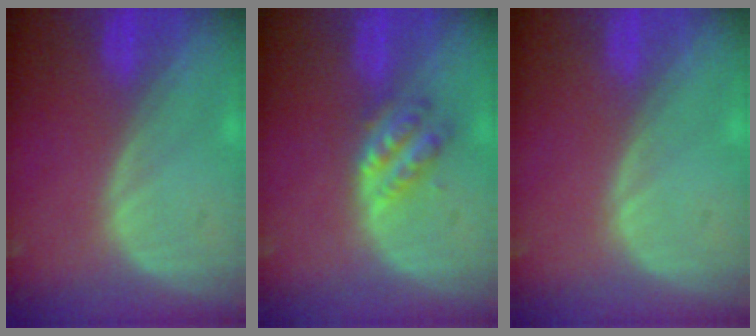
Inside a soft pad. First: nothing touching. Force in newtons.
{"total": 4.7, "press": 4.2, "slide": 2.3}
{"total": 0.0}